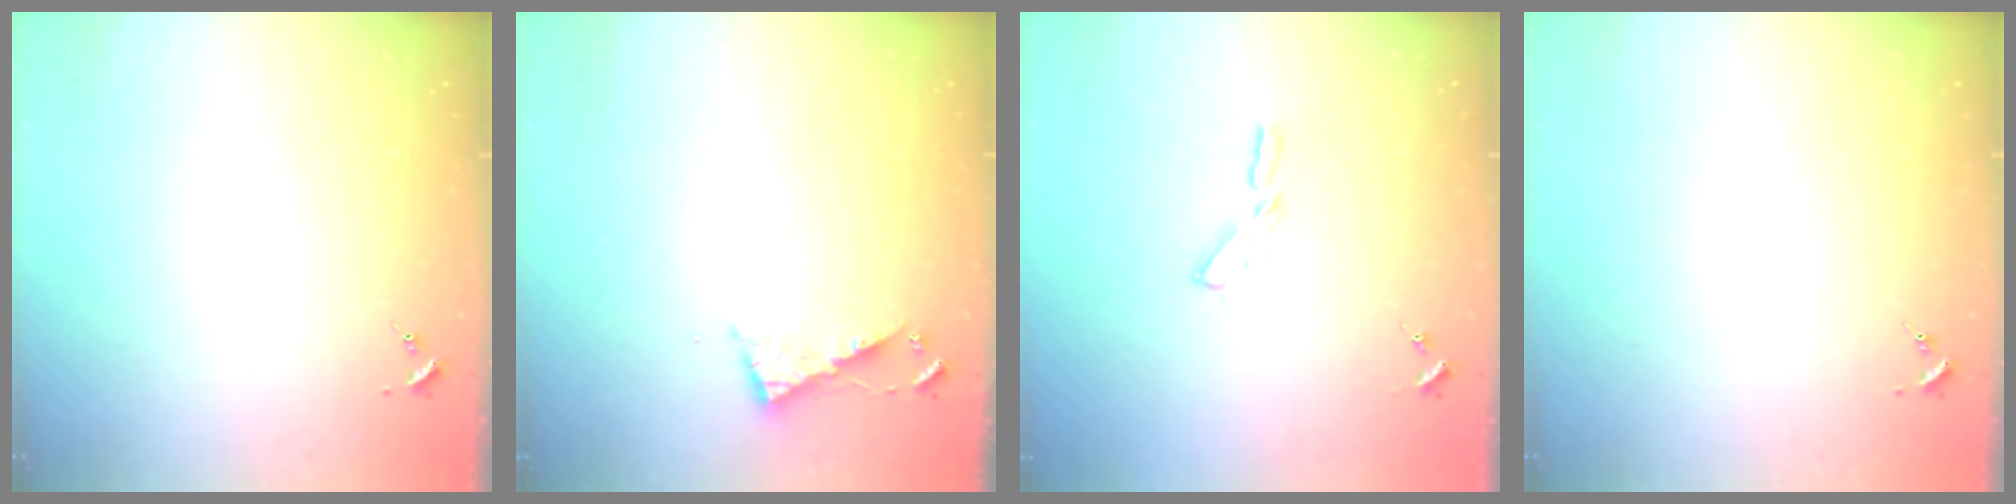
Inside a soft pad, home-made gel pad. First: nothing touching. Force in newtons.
{"total": 5.4, "press": 5.4, "slide": 0.5}
{"total": 3.5, "press": 3.5, "slide": 0.4}
{"total": 0.0}